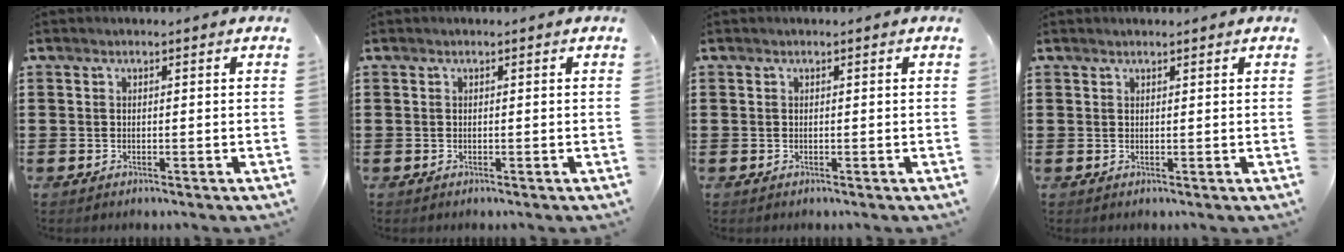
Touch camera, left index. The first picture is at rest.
{"total": 0.0}
{"total": 0.0}
{"total": 0.7, "force": [0.6, 0.1, 0.2], "torque": [-0.005, 0.000, 0.013]}